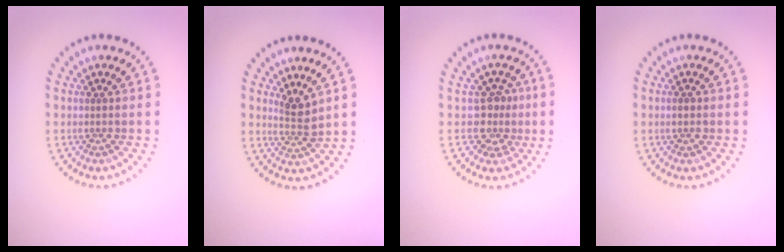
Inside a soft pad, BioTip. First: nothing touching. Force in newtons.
{"total": 2.4, "press": 1.8, "slide": 1.6}
{"total": 2.6, "press": 2.0, "slide": 1.8}
{"total": 1.4, "press": 1.4, "slide": 0.2}